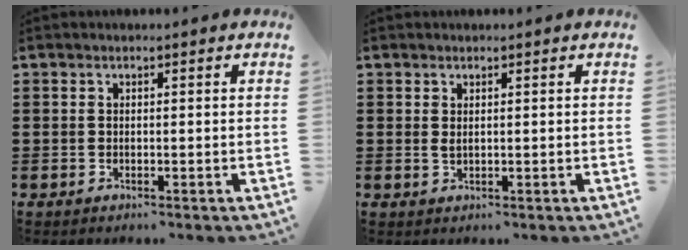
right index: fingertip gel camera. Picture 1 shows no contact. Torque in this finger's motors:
{"motor_torque": [-0.38, 1.76, 0.01, 0.00]}